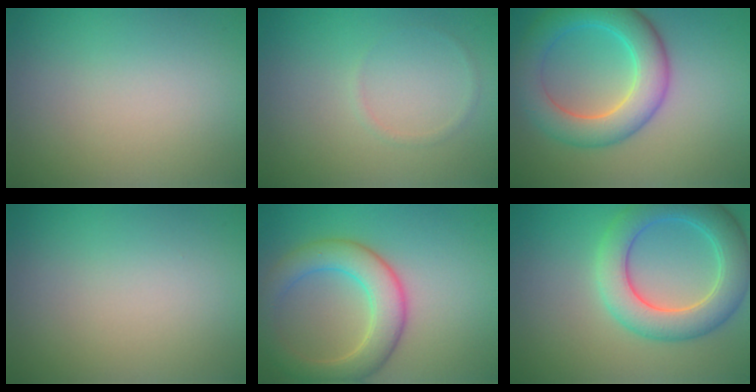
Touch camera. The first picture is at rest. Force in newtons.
{"total": 0.6, "press": 0.6, "slide": 0.1}
{"total": 6.7, "press": 6.7, "slide": 0.3}
{"total": 0.0}
{"total": 5.8, "press": 5.7, "slide": 0.3}
{"total": 6.7, "press": 6.7, "slide": 0.2}